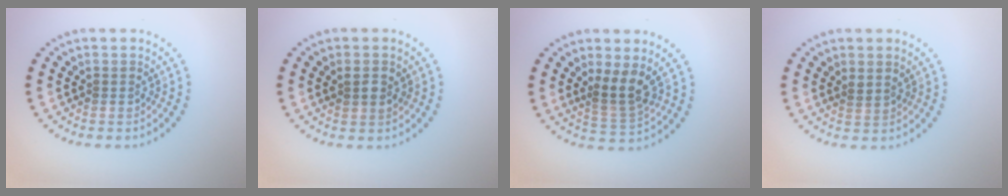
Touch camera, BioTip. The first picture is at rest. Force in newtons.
{"total": 1.5, "press": 1.4, "slide": 0.5}
{"total": 2.7, "press": 2.2, "slide": 1.7}
{"total": 0.8, "press": 0.5, "slide": 0.6}